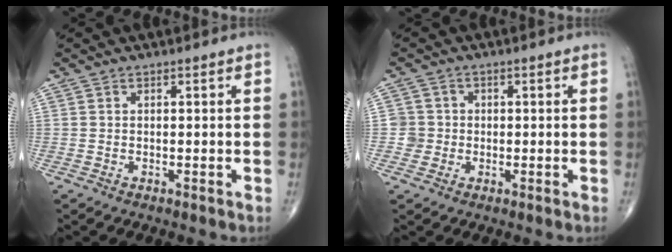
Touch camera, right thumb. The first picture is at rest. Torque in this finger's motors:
{"motor_torque": [0.36, -0.20, 0.27, 0.24, 0.01]}